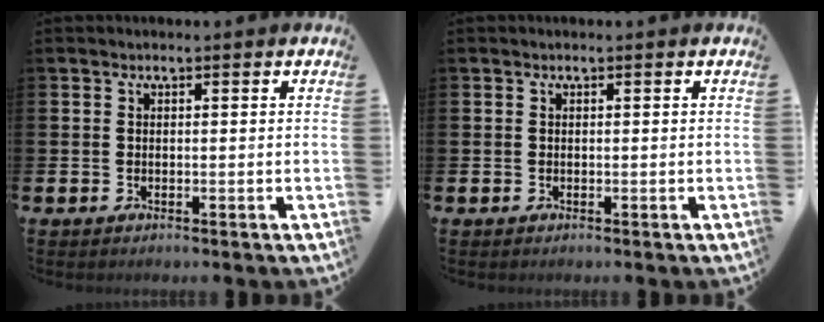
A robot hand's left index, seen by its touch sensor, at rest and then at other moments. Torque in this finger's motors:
{"motor_torque": [-0.04, 0.07, -0.01, -0.01]}